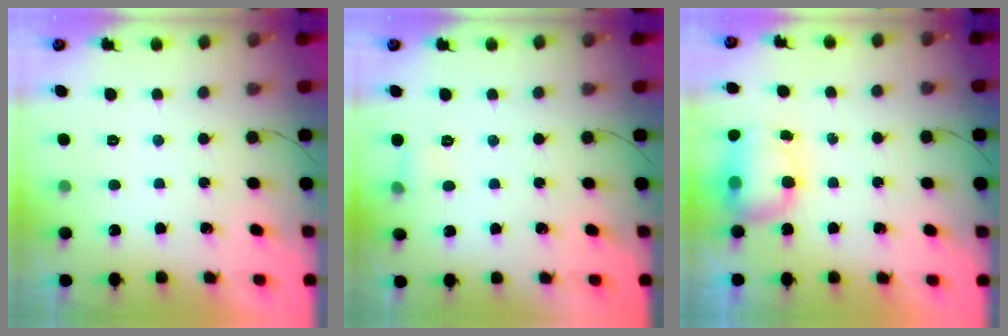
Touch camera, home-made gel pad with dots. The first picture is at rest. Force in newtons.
{"total": 4.4, "press": 4.1, "slide": 1.6}
{"total": 7.0, "press": 6.9, "slide": 1.3}